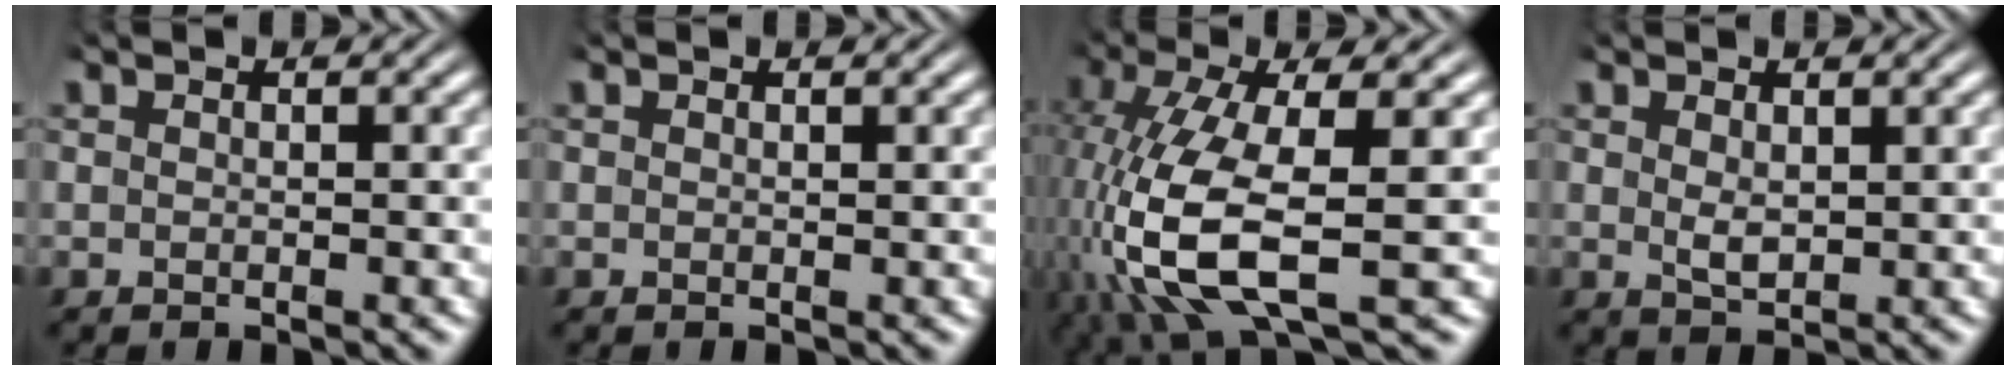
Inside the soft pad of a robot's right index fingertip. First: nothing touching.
{"total": 0.0}
{"total": 9.9, "force": [-1.8, 5.1, 8.3], "torque": [-0.207, -0.055, 0.009]}
{"total": 1.5, "force": [0.3, 0.8, 1.3], "torque": [-0.027, -0.016, 0.021]}